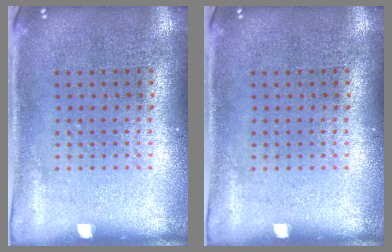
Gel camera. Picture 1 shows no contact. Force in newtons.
{"total": 0.0}